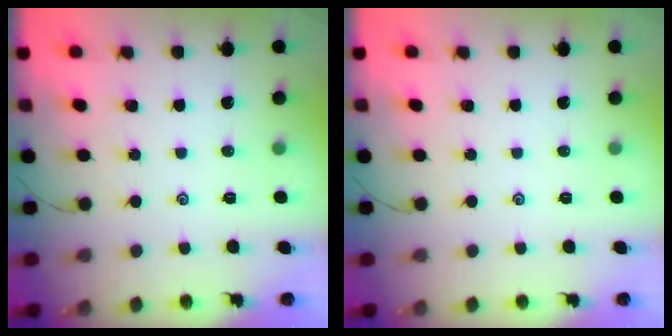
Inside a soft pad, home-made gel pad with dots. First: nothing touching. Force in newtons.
{"total": 0.0}